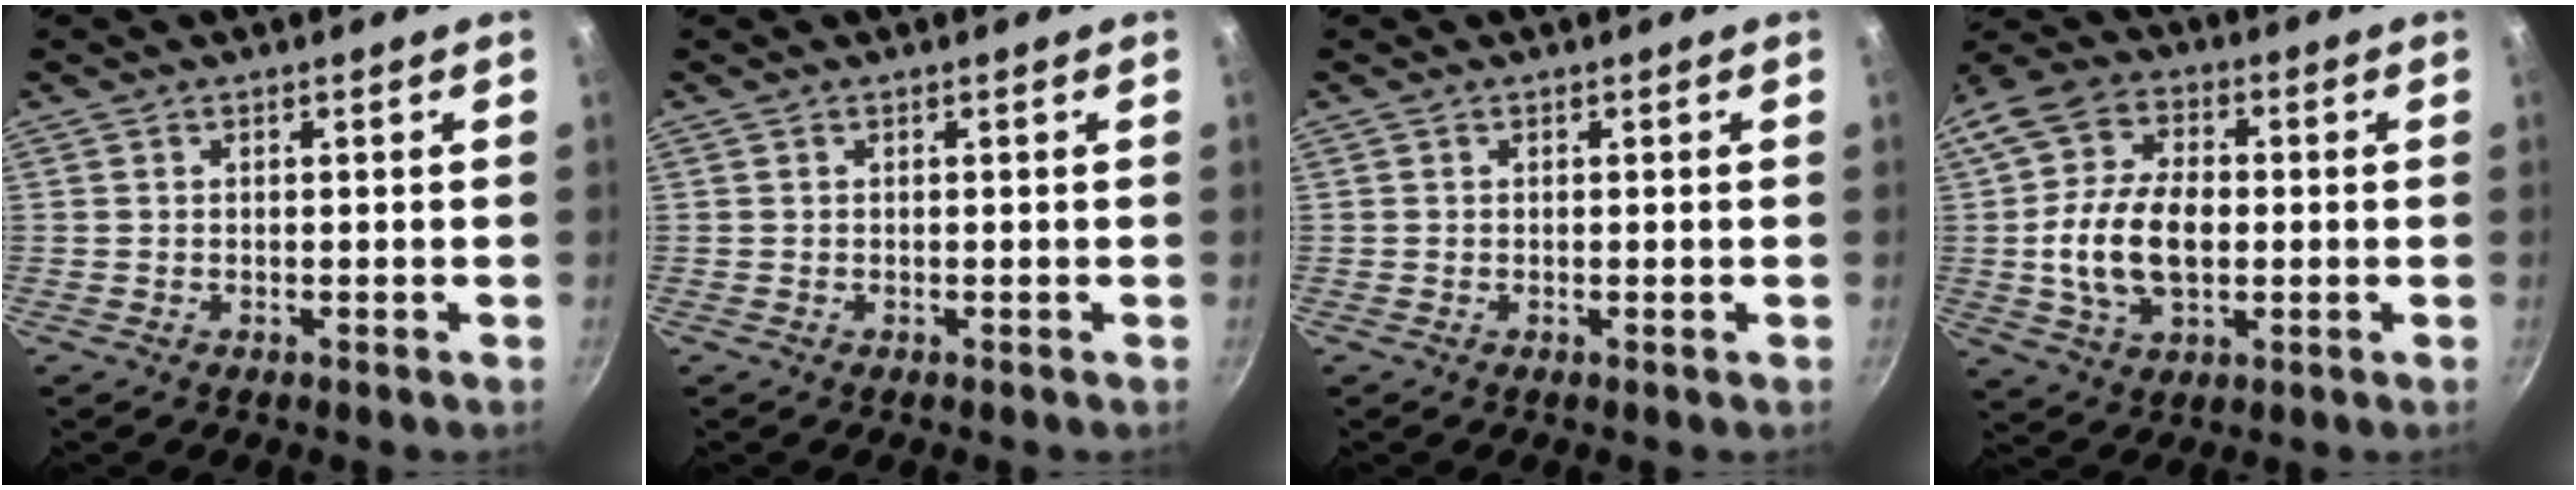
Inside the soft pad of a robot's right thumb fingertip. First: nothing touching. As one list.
[{"total": 0.0}, {"total": 0.0}, {"total": 16.4, "force": [-0.4, 10.9, 12.2], "torque": [-0.221, 0.018, -0.014]}]